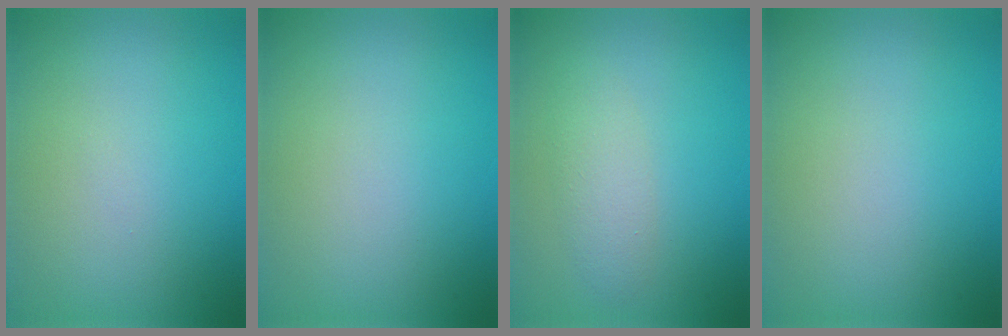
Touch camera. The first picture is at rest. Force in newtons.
{"total": 0.0}
{"total": 2.2, "press": 2.2, "slide": 0.1}
{"total": 0.0}